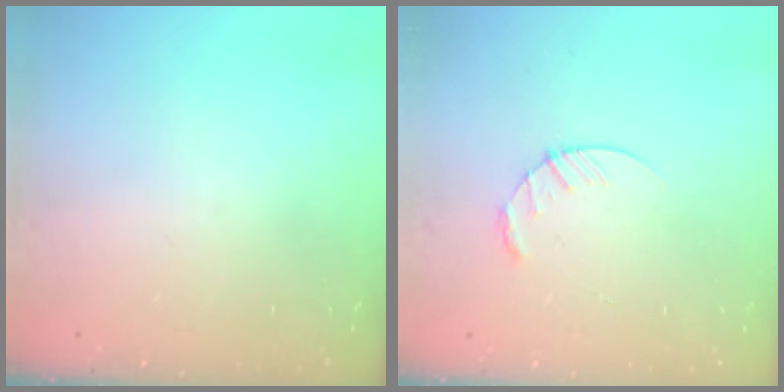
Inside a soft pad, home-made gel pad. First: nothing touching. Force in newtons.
{"total": 4.5, "press": 4.5, "slide": 0.5}